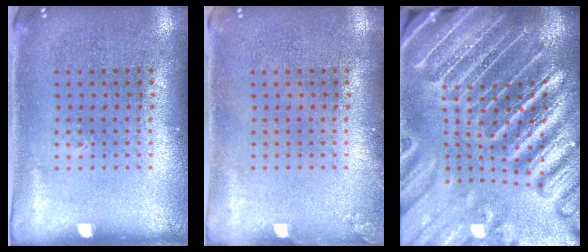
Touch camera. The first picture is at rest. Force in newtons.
{"total": 0.6, "press": 0.6, "slide": 0.0}
{"total": 5.1, "press": 4.5, "slide": 2.4}